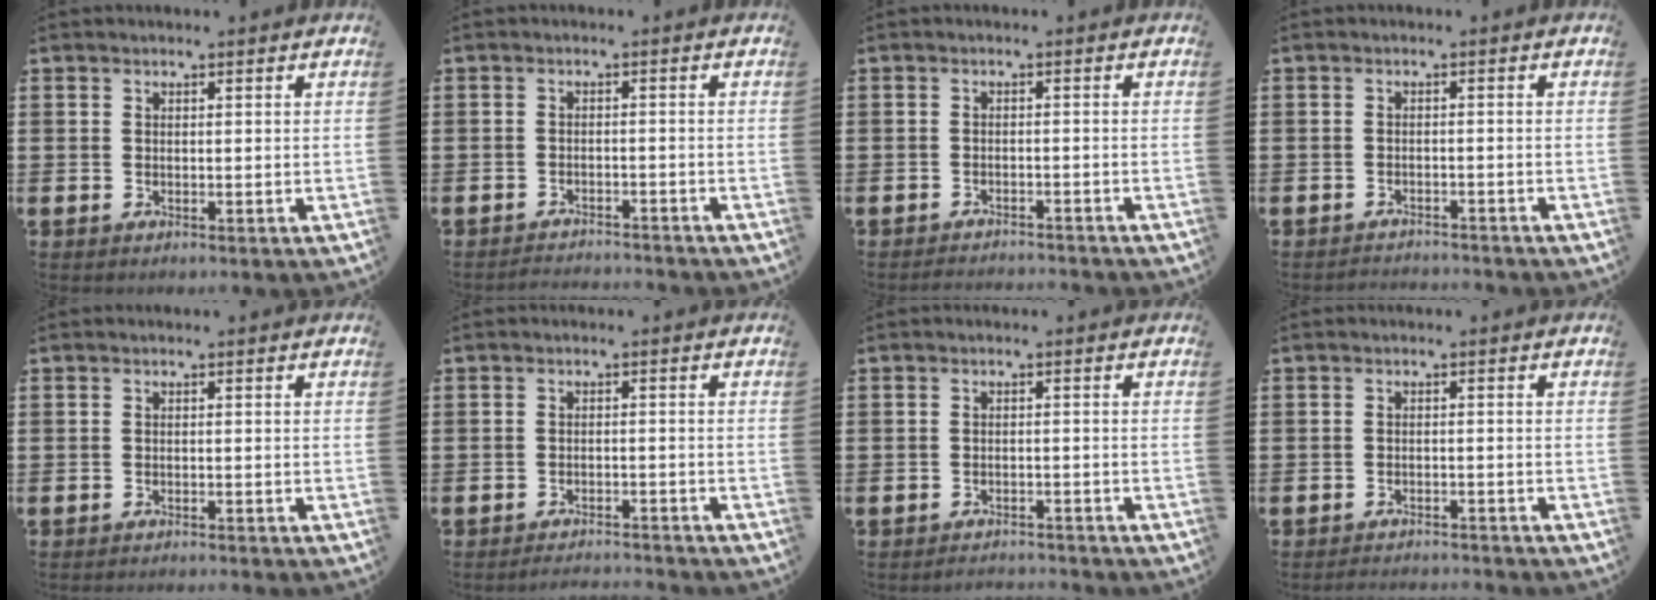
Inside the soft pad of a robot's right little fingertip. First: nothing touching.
{"total": 1.7, "force": [-1.7, -0.1, -0.1], "torque": [-0.003, 0.005, -0.036]}
{"total": 1.5, "force": [-1.5, -0.1, 0.0], "torque": [-0.003, 0.004, -0.031]}
{"total": 1.4, "force": [-1.4, -0.1, -0.2], "torque": [-0.001, 0.004, -0.030]}
{"total": 0.7, "force": [-0.7, -0.1, 0.0], "torque": [-0.001, -0.001, -0.014]}
{"total": 1.6, "force": [-1.5, -0.1, 0.1], "torque": [-0.003, 0.004, -0.031]}
{"total": 1.5, "force": [-1.5, 0.0, -0.1], "torque": [-0.004, 0.004, -0.032]}
{"total": 1.6, "force": [-1.6, -0.1, 0.0], "torque": [-0.003, 0.004, -0.033]}